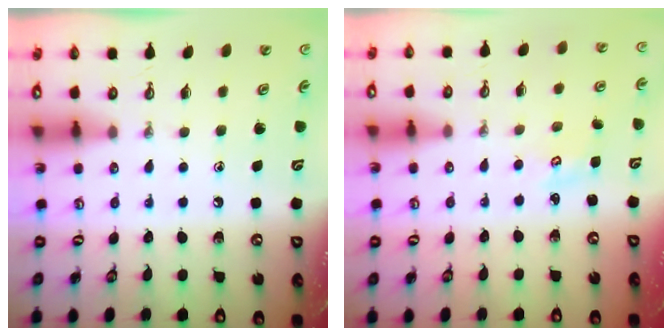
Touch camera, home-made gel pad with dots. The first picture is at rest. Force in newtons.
{"total": 2.0, "press": 1.9, "slide": 0.2}